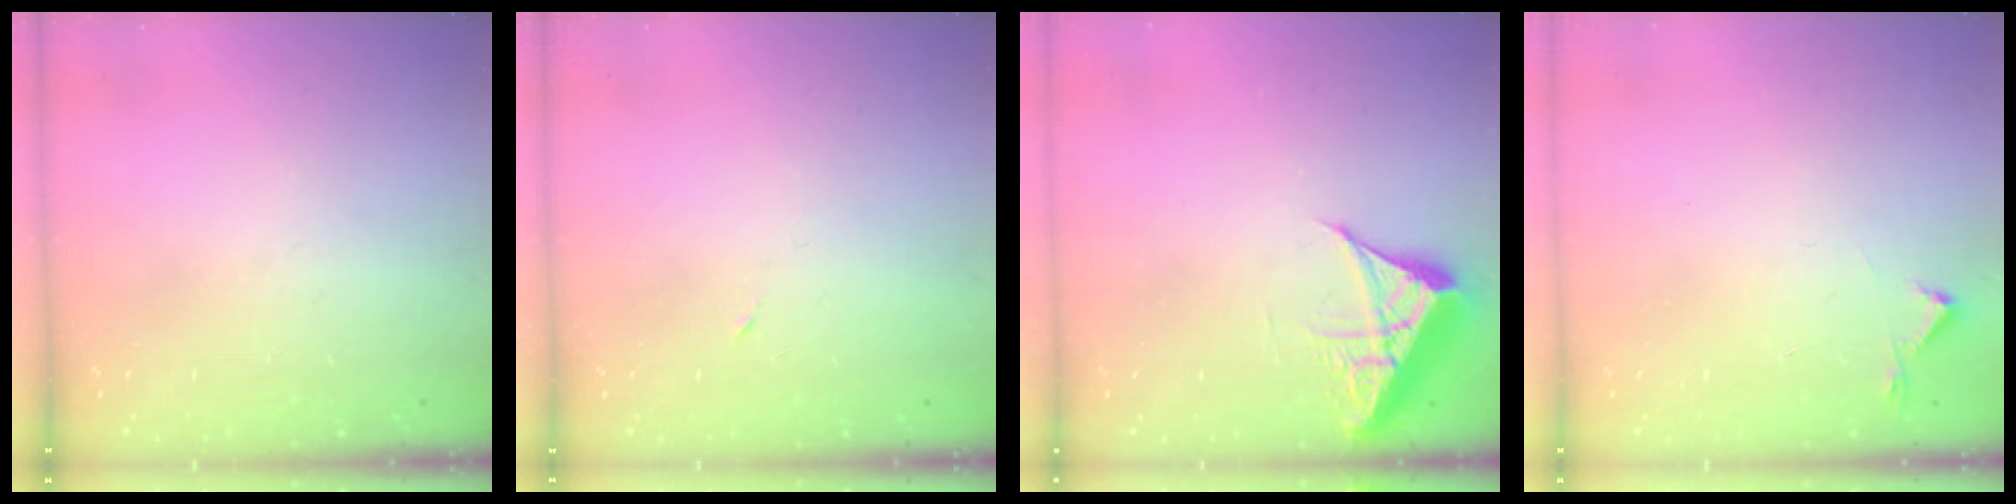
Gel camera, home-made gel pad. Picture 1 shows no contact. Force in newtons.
{"total": 3.1, "press": 2.9, "slide": 1.1}
{"total": 6.9, "press": 6.8, "slide": 0.6}
{"total": 2.7, "press": 2.6, "slide": 0.4}